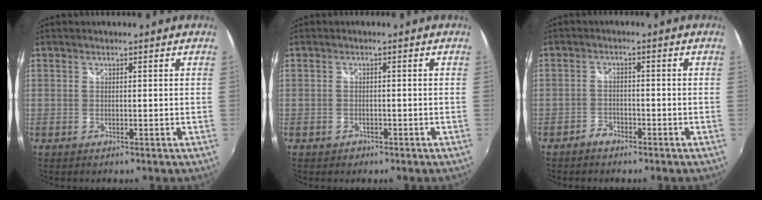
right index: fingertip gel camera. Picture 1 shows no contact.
{"total": 1.8, "force": [-1.1, 1.4, 0.4], "torque": [-0.011, -0.002, -0.015]}
{"total": 2.5, "force": [-2.1, 1.2, 0.4], "torque": [-0.016, 0.004, -0.040]}